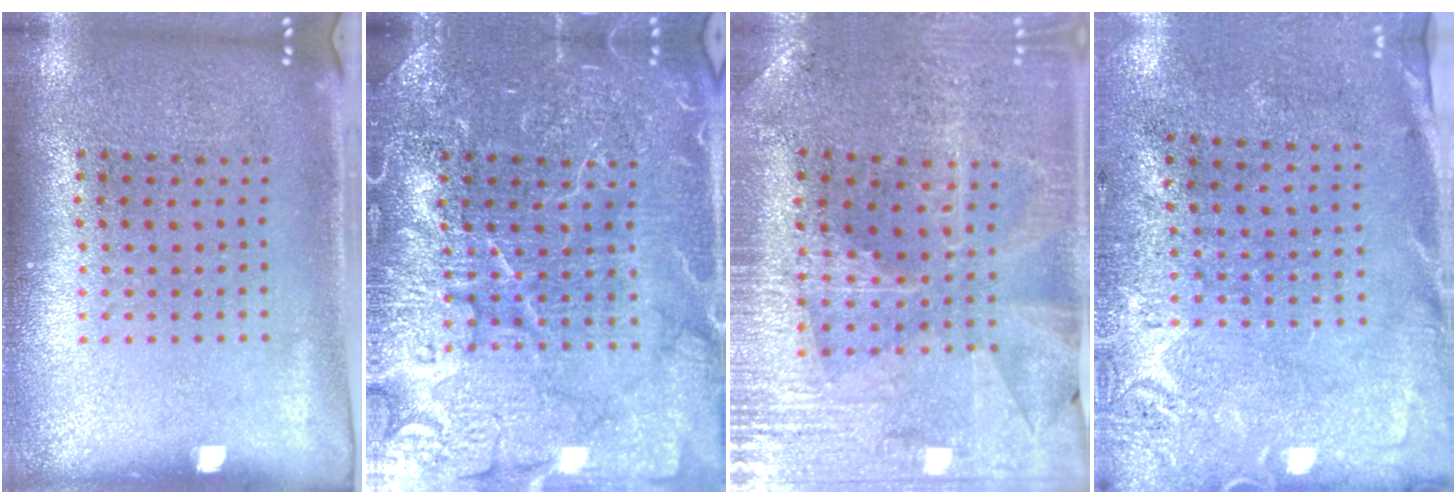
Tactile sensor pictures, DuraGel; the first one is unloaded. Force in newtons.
{"total": 7.0, "press": 6.9, "slide": 0.9}
{"total": 1.7, "press": 1.7, "slide": 0.3}
{"total": 2.6, "press": 2.1, "slide": 1.6}